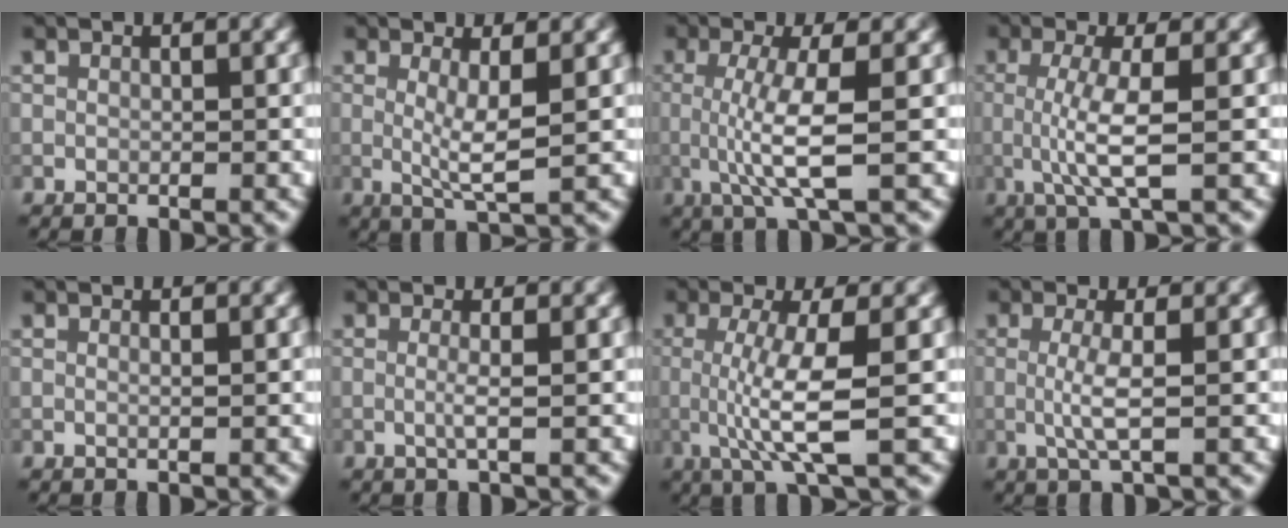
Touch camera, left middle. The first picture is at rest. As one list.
[{"total": 3.4, "force": [0.3, 0.5, 3.3], "torque": [-0.064, -0.010, 0.007]}, {"total": 5.0, "force": [-0.3, 0.9, 4.9], "torque": [-0.099, -0.007, -0.006]}, {"total": 4.3, "force": [-0.4, 0.7, 4.2], "torque": [-0.089, -0.007, -0.009]}, {"total": 0.5, "force": [0.1, 0.1, 0.5], "torque": [-0.010, -0.002, -0.003]}, {"total": 1.6, "force": [-0.1, 0.2, 1.5], "torque": [-0.031, -0.003, -0.006]}, {"total": 5.6, "force": [-0.4, 1.0, 5.5], "torque": [-0.109, -0.006, -0.006]}, {"total": 2.7, "force": [-0.2, 0.4, 2.7], "torque": [-0.056, -0.004, -0.006]}]